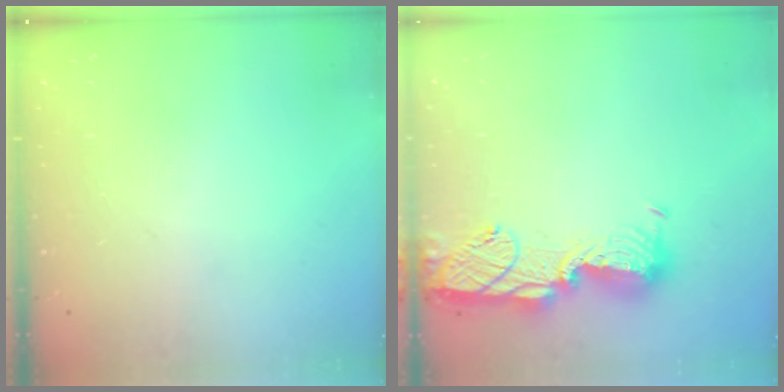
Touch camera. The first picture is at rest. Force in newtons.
{"total": 14.0, "press": 13.9, "slide": 1.0}